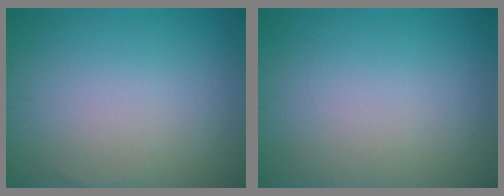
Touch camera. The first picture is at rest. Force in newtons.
{"total": 0.0}